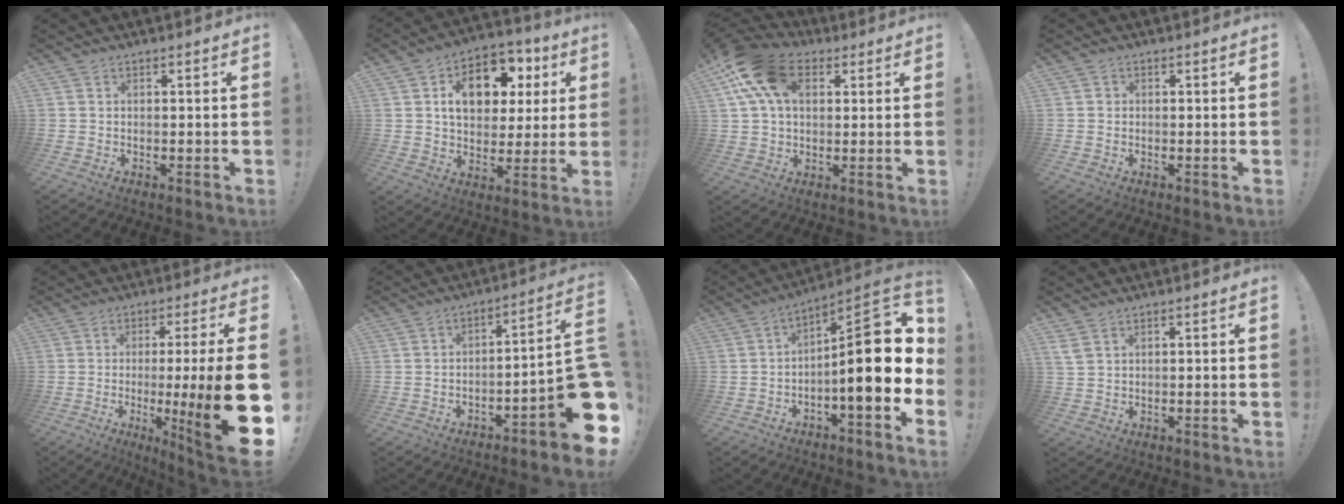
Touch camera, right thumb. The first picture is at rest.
{"total": 15.3, "force": [4.9, 10.6, 9.8], "torque": [-0.143, -0.011, 0.090]}
{"total": 17.1, "force": [6.4, 11.5, 10.9], "torque": [-0.209, -0.012, 0.119]}
{"total": 0.8, "force": [-0.1, 0.8, 0.2], "torque": [-0.004, 0.004, -0.001]}
{"total": 19.3, "force": [-1.9, 0.3, 19.2], "torque": [-0.301, -0.025, -0.024]}
{"total": 12.9, "force": [-5.8, 1.4, 11.5], "torque": [-0.138, 0.015, -0.096]}
{"total": 19.2, "force": [-1.3, 5.2, 18.4], "torque": [-0.279, 0.013, -0.018]}
{"total": 2.5, "force": [1.4, 0.9, 1.9], "torque": [-0.045, 0.000, 0.028]}